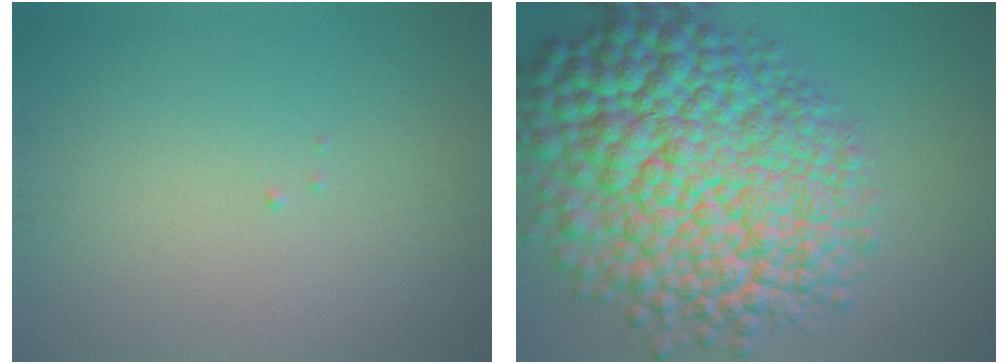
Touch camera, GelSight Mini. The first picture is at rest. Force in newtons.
{"total": 15.3, "press": 15.2, "slide": 0.3}